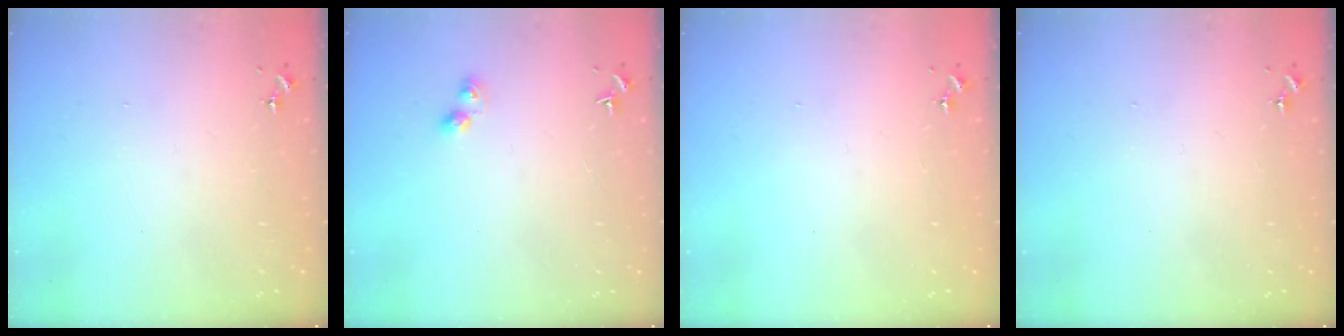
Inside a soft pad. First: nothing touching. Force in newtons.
{"total": 3.8, "press": 3.8, "slide": 0.2}
{"total": 0.0}
{"total": 0.0}